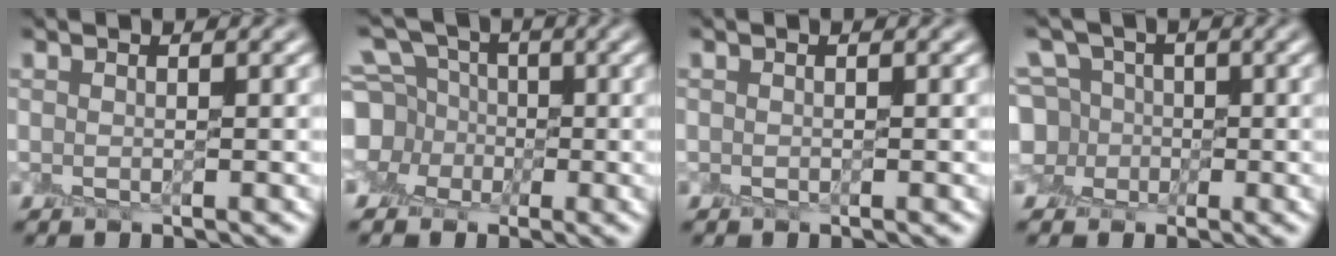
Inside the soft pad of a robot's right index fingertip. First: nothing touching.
{"total": 7.0, "force": [0.0, 6.0, 3.6], "torque": [-0.080, 0.009, -0.014]}
{"total": 0.0}
{"total": 4.7, "force": [-0.5, 4.2, 2.2], "torque": [-0.041, 0.013, -0.027]}